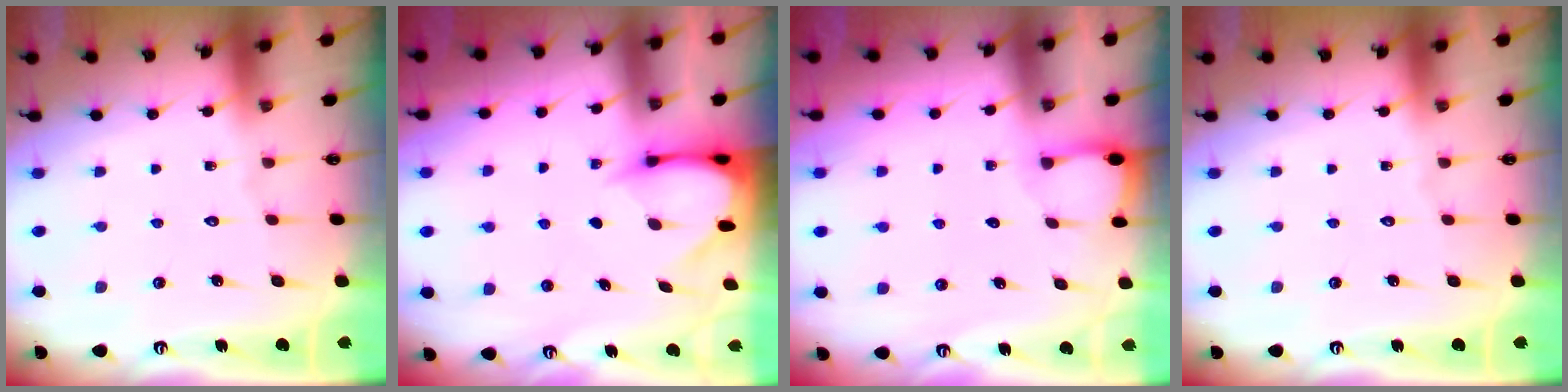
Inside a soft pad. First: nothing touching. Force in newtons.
{"total": 3.5, "press": 3.5, "slide": 0.3}
{"total": 2.0, "press": 1.9, "slide": 0.3}
{"total": 0.0}